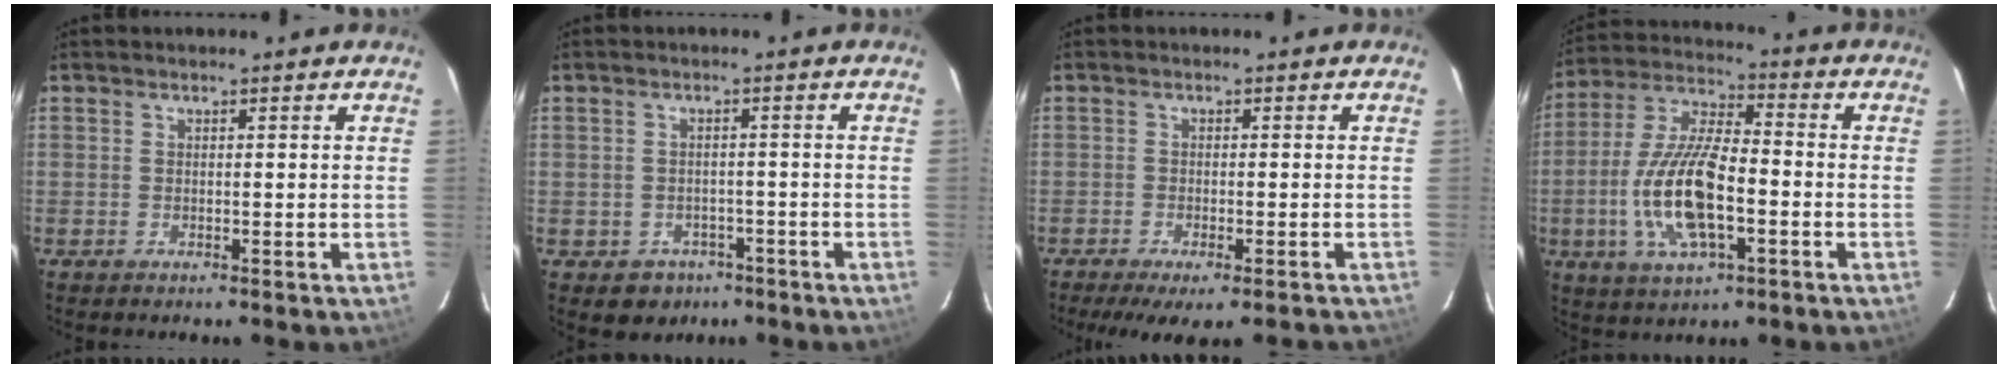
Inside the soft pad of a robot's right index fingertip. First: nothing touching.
{"total": 4.9, "force": [-2.5, 4.1, 0.6], "torque": [-0.020, 0.020, -0.023]}
{"total": 10.1, "force": [-8.2, 1.8, 5.6], "torque": [-0.109, -0.031, -0.118]}
{"total": 15.7, "force": [-4.0, 5.7, 14.1], "torque": [-0.298, -0.004, -0.075]}